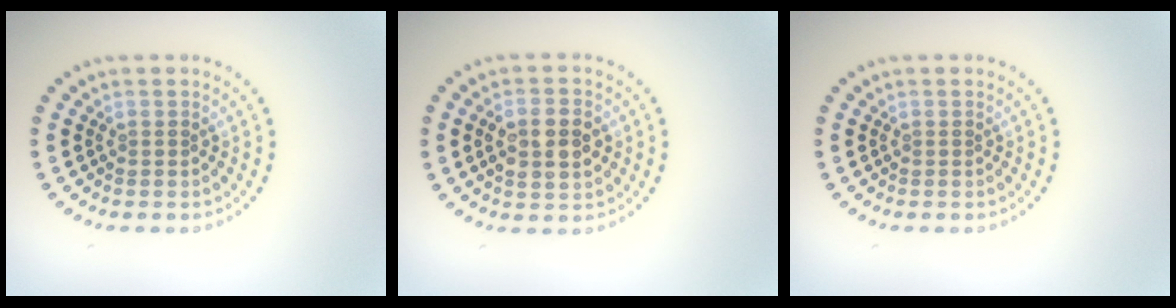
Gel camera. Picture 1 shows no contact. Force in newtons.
{"total": 3.6, "press": 3.6, "slide": 0.5}
{"total": 0.0}